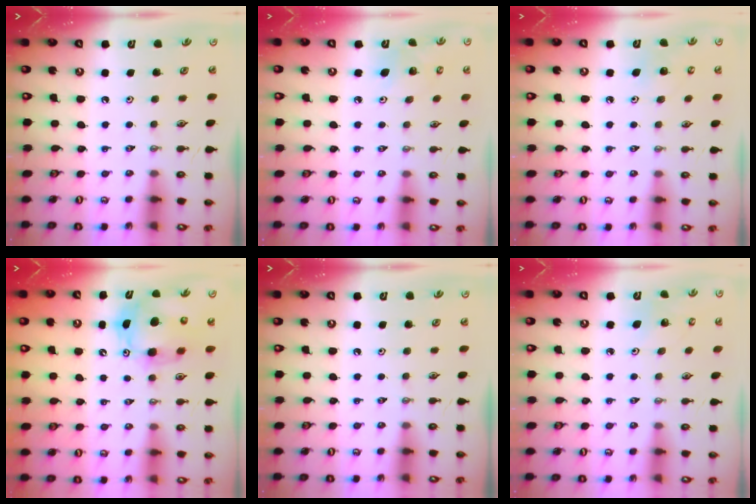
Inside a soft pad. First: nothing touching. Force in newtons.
{"total": 6.3, "press": 6.1, "slide": 1.6}
{"total": 4.8, "press": 4.7, "slide": 0.4}
{"total": 12.5, "press": 12.2, "slide": 2.4}
{"total": 0.0}
{"total": 3.1, "press": 3.0, "slide": 0.8}